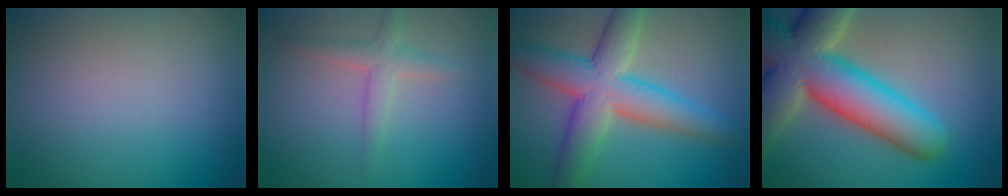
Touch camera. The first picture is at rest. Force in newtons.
{"total": 2.2, "press": 2.2, "slide": 0.1}
{"total": 7.7, "press": 7.7, "slide": 0.1}
{"total": 12.3, "press": 12.2, "slide": 1.0}